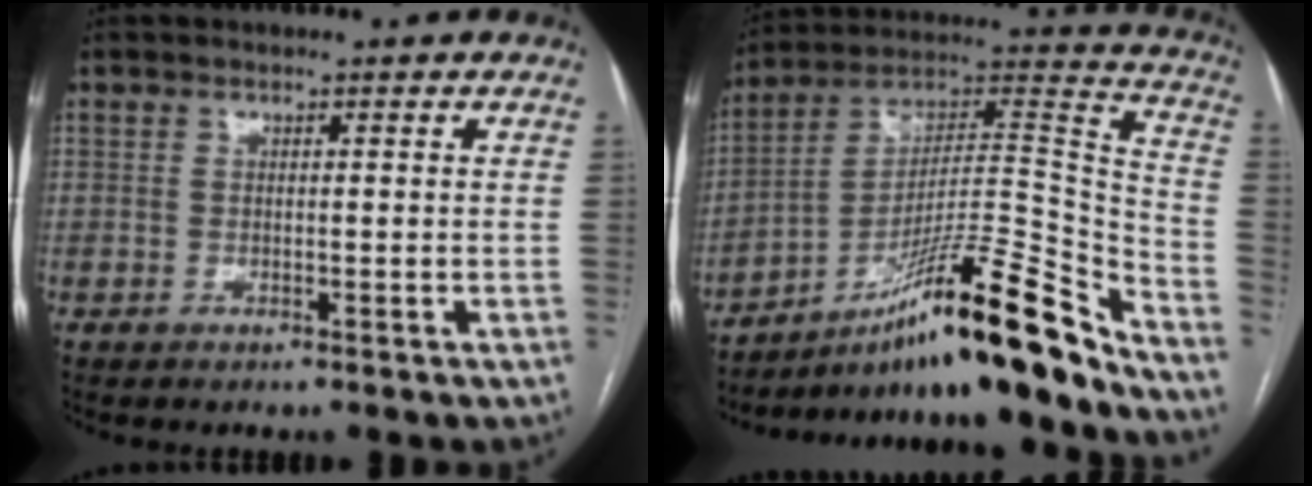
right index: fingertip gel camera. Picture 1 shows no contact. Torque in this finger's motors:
{"motor_torque": [1.13, -1.00, 0.60, 0.17]}